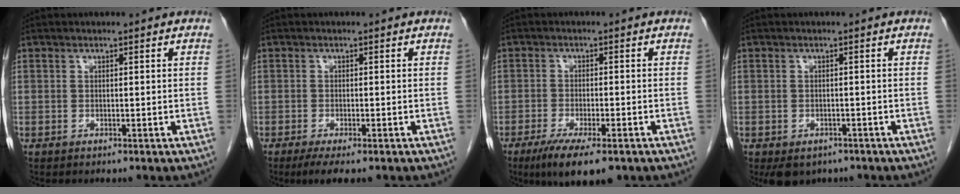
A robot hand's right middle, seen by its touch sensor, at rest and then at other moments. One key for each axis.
{"total": 5.0, "fx": -3.6, "fy": 1.1, "fz": 3.3, "tx": -0.048, "ty": -0.012, "tz": -0.052}
{"total": 9.0, "fx": -6.0, "fy": 2.2, "fz": 6.3, "tx": -0.099, "ty": -0.017, "tz": -0.093}
{"total": 5.2, "fx": -3.7, "fy": 3.2, "fz": 1.6, "tx": -0.017, "ty": 0.002, "tz": -0.048}